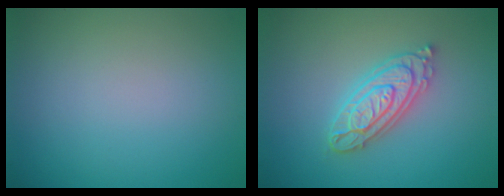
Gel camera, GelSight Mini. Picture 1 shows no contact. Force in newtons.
{"total": 4.3, "press": 4.2, "slide": 0.6}